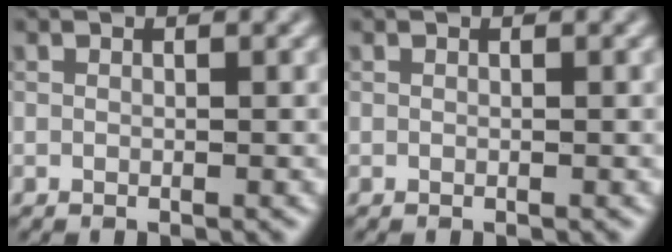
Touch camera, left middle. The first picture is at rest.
{"total": 0.0}